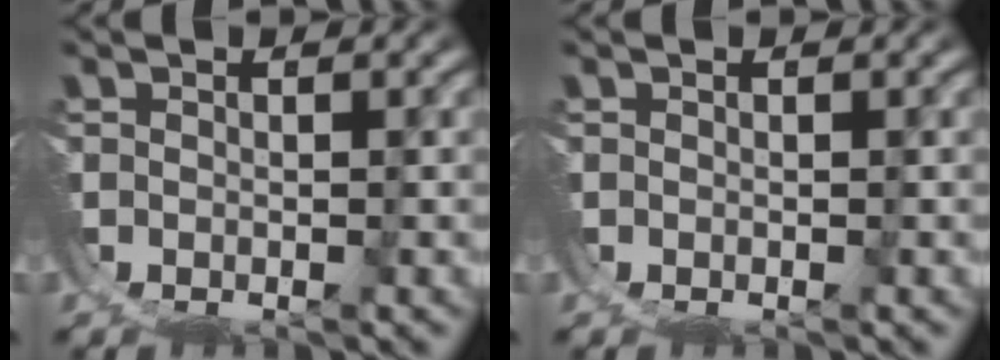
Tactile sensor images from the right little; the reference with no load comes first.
{"total": 0.0}